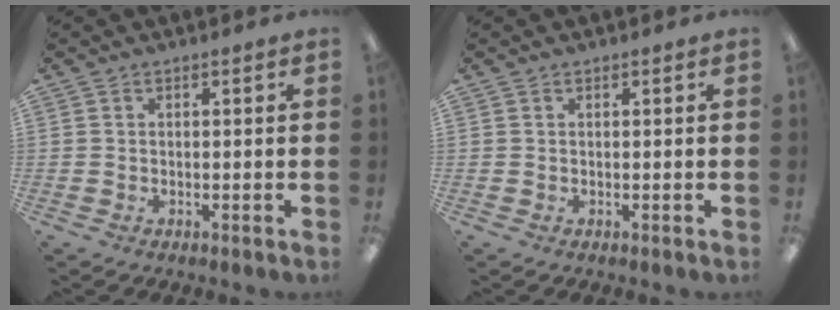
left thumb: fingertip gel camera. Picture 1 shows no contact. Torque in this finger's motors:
{"motor_torque": [0.00, 0.00, 0.00, 0.00, 0.00]}